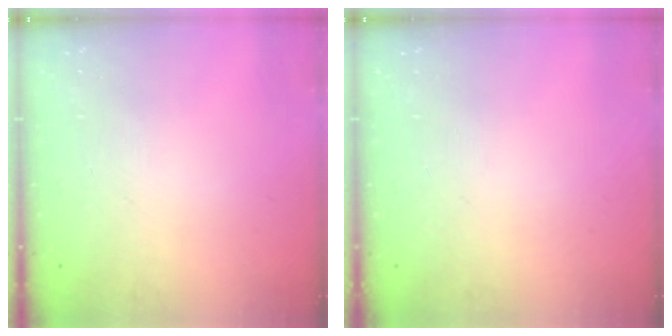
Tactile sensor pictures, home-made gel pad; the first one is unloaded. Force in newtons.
{"total": 0.0}